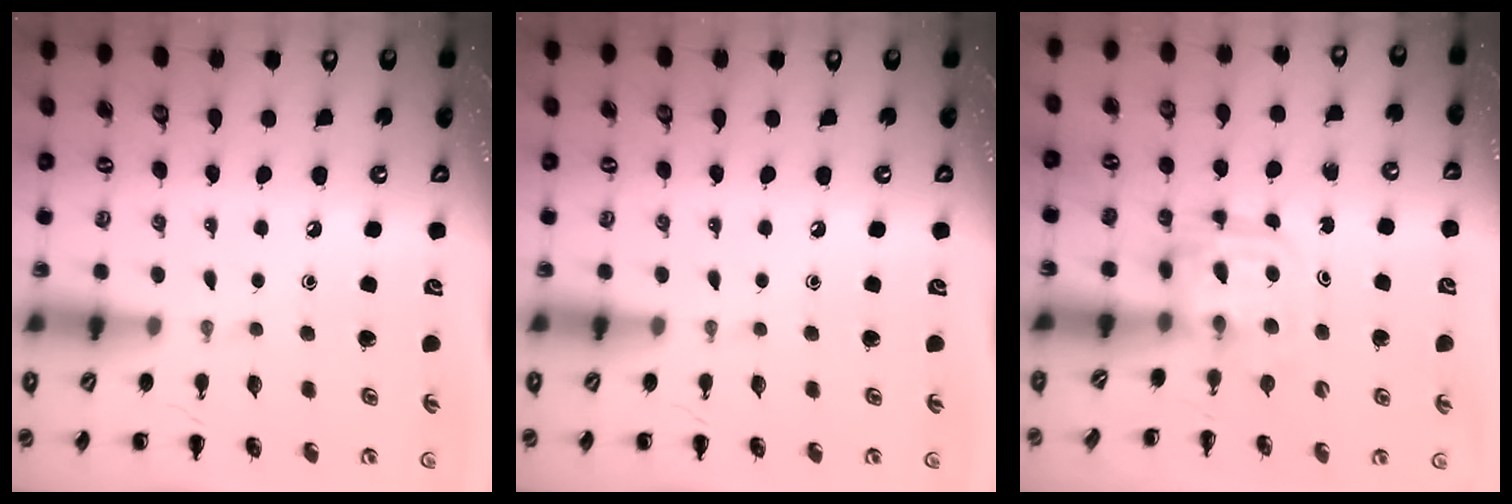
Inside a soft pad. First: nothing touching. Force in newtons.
{"total": 0.0}
{"total": 3.1, "press": 3.1, "slide": 0.2}